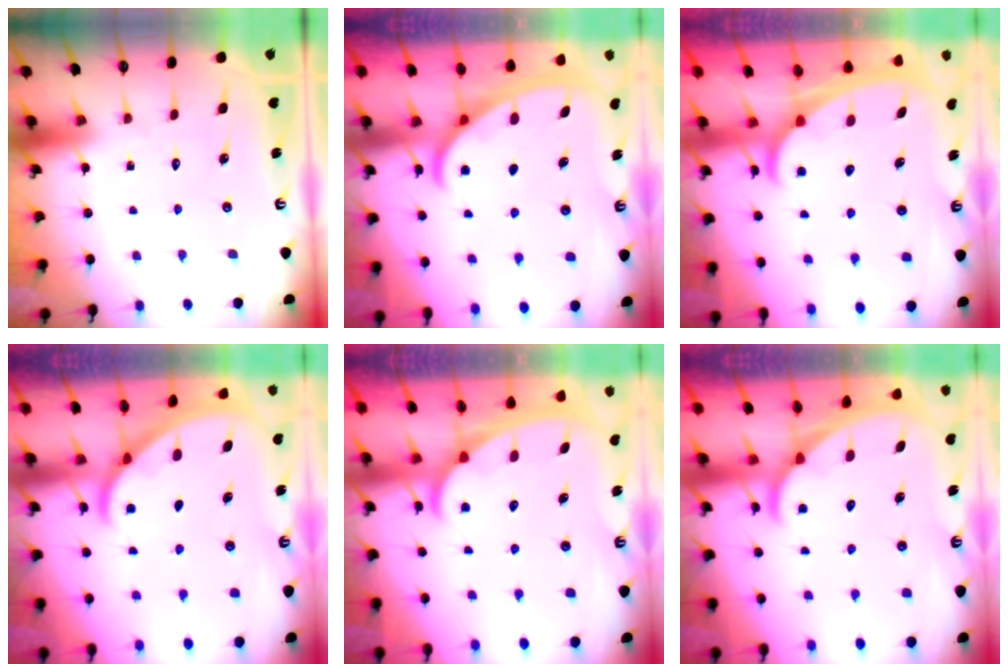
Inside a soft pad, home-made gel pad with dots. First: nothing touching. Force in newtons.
{"total": 2.8, "press": 2.8, "slide": 0.4}
{"total": 2.3, "press": 2.3, "slide": 0.3}
{"total": 2.1, "press": 2.1, "slide": 0.1}
{"total": 2.5, "press": 2.4, "slide": 0.3}
{"total": 2.1, "press": 2.1, "slide": 0.0}